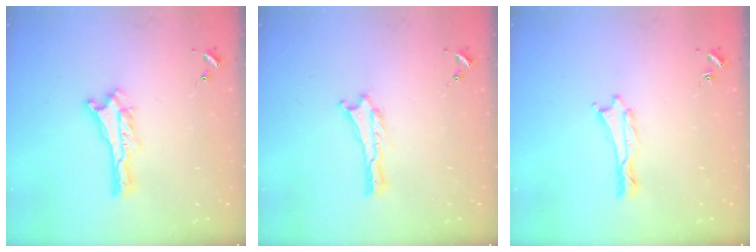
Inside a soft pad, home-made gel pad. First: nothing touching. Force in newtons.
{"total": 0.0}
{"total": 0.0}